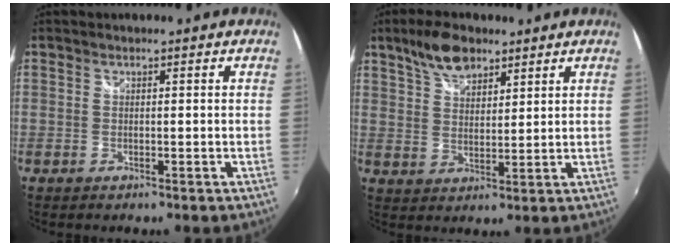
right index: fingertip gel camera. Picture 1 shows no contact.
{"total": 8.1, "force": [5.6, 3.6, 4.5], "torque": [-0.084, 0.019, 0.103]}